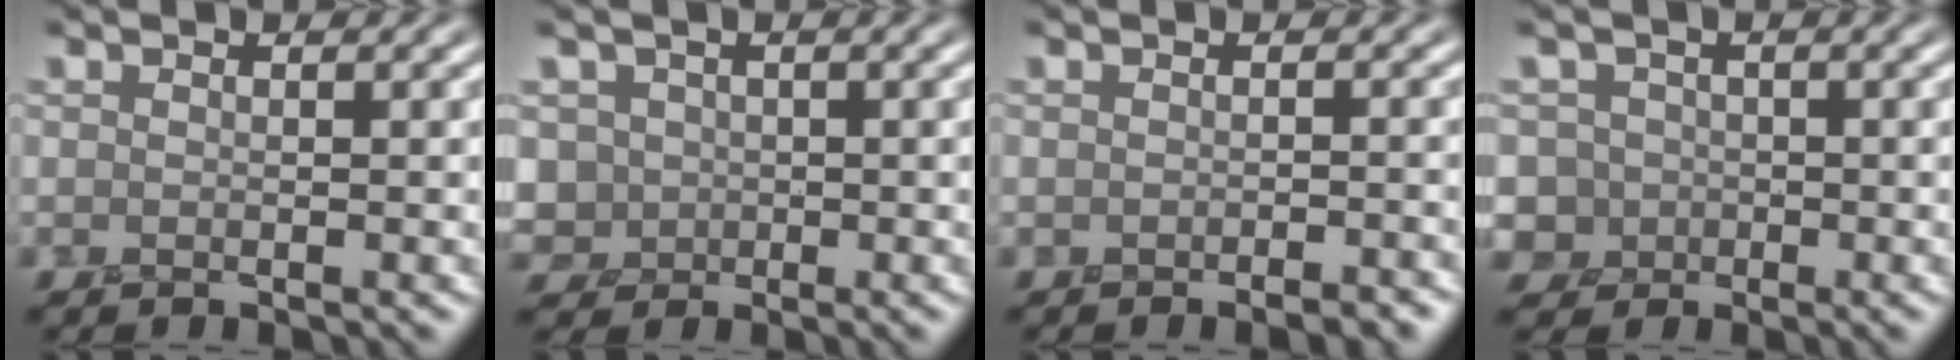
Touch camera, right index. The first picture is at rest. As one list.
[{"total": 3.2, "force": [0.9, 3.0, 0.3], "torque": [0.002, 0.017, 0.017]}, {"total": 1.6, "force": [-1.3, 0.4, 0.9], "torque": [-0.006, 0.003, -0.015]}, {"total": 4.6, "force": [0.6, 4.5, 0.7], "torque": [-0.004, 0.032, -0.012]}]